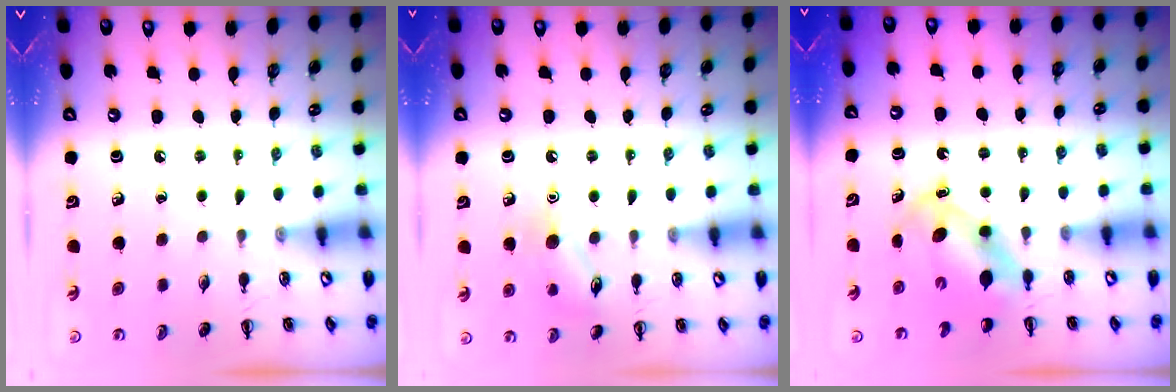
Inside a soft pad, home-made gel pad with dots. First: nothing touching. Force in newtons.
{"total": 9.5, "press": 9.5, "slide": 0.9}
{"total": 5.7, "press": 5.7, "slide": 0.8}